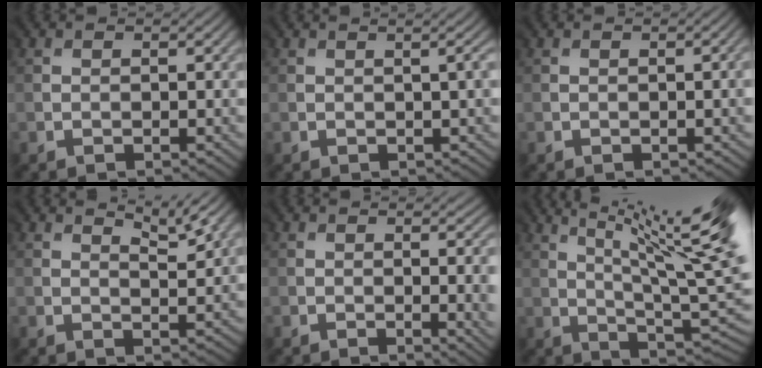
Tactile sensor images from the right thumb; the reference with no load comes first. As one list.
[{"total": 2.0, "force": [0.3, 0.5, 1.9], "torque": [-0.013, 0.006, 0.004]}, {"total": 1.6, "force": [-0.3, 0.3, 1.6], "torque": [-0.023, 0.000, -0.004]}, {"total": 3.1, "force": [2.3, 0.3, 2.0], "torque": [-0.030, 0.007, 0.041]}, {"total": 5.9, "force": [-0.4, 2.3, 5.4], "torque": [-0.043, -0.001, -0.005]}, {"total": 16.2, "force": [6.9, 4.1, 14.1], "torque": [-0.175, 0.024, 0.109]}]